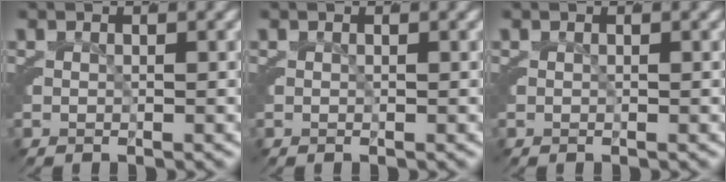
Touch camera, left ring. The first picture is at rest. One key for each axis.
{"total": 0.0}
{"total": 0.0}